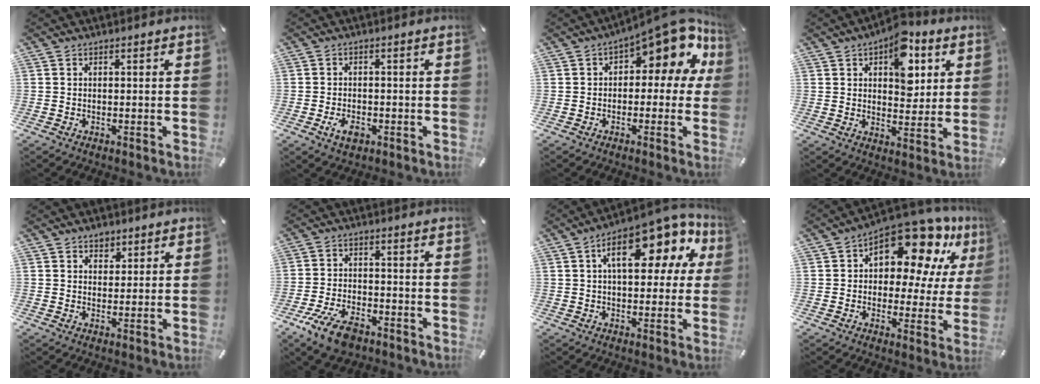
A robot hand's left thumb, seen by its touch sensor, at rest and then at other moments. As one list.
[{"total": 3.8, "force": [-1.6, 2.4, 2.5], "torque": [-0.057, 0.003, -0.031]}, {"total": 12.4, "force": [6.4, 5.1, 9.3], "torque": [-0.124, -0.050, 0.104]}, {"total": 12.2, "force": [5.3, 7.3, 8.3], "torque": [-0.099, -0.019, 0.088]}, {"total": 3.2, "force": [1.8, 2.5, 0.5], "torque": [0.007, -0.007, 0.028]}, {"total": 9.0, "force": [-5.4, 4.6, 5.5], "torque": [-0.119, 0.019, -0.101]}, {"total": 17.0, "force": [7.5, 8.0, 13.0], "torque": [-0.189, -0.034, 0.122]}, {"total": 16.6, "force": [10.3, 8.4, 9.9], "torque": [-0.149, -0.080, 0.176]}]